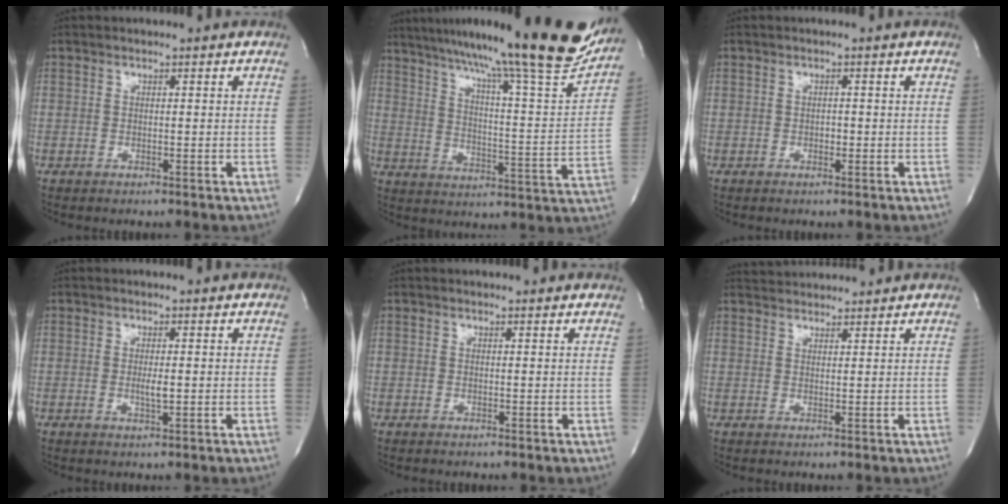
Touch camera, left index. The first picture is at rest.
{"total": 25.8, "force": [21.5, 0.4, 14.2], "torque": [-0.223, -0.048, 0.294]}
{"total": 0.8, "force": [-0.3, 0.5, 0.6], "torque": [-0.009, 0.000, -0.007]}
{"total": 1.9, "force": [-0.2, 0.3, 1.9], "torque": [-0.037, -0.004, -0.003]}
{"total": 1.1, "force": [1.0, 0.4, 0.1], "torque": [-0.015, 0.006, 0.004]}
{"total": 4.4, "force": [4.4, 0.4, 0.3], "torque": [-0.012, 0.030, 0.070]}